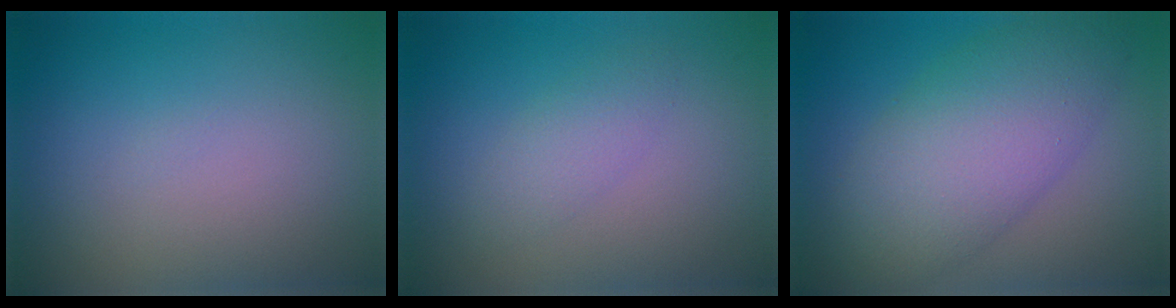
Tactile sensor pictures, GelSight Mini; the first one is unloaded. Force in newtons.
{"total": 1.8, "press": 1.8, "slide": 0.2}
{"total": 8.3, "press": 8.3, "slide": 0.3}